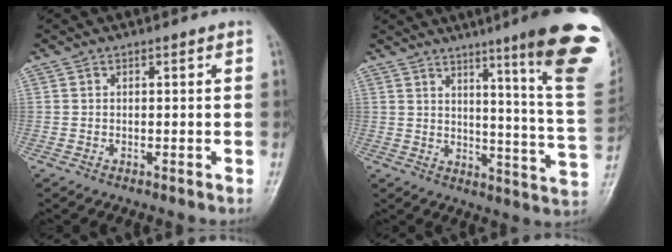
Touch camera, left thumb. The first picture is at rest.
{"total": 20.8, "force": [11.7, 0.7, 17.2], "torque": [-0.200, -0.072, 0.146]}